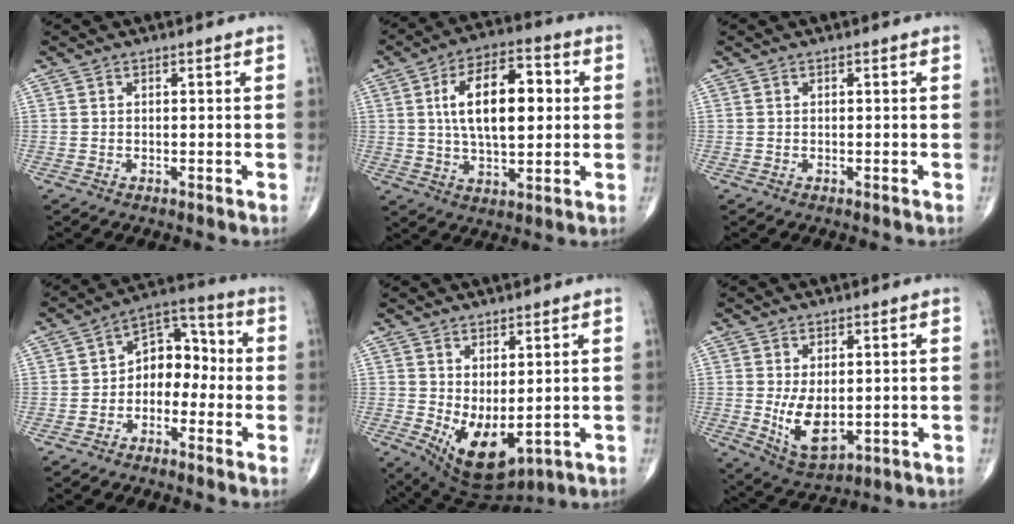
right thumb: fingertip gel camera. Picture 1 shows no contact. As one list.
[{"total": 15.7, "force": [2.4, 7.7, 13.4], "torque": [-0.207, 0.010, 0.038]}, {"total": 0.0}, {"total": 9.0, "force": [-1.9, 6.4, 6.0], "torque": [-0.057, 0.046, -0.049]}, {"total": 9.8, "force": [-0.6, 4.8, 8.5], "torque": [-0.134, -0.017, 0.016]}, {"total": 8.4, "force": [-0.3, 4.6, 7.0], "torque": [-0.110, -0.019, 0.012]}]